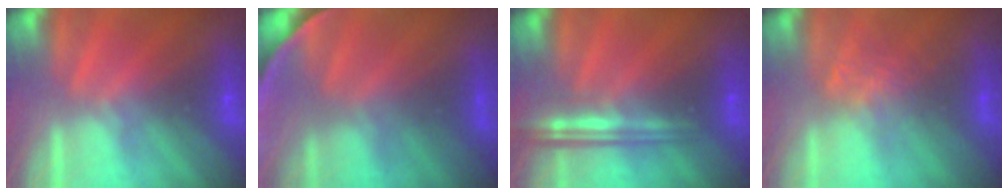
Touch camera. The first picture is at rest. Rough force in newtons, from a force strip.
{"total": 7.9}
{"total": 9.3}
{"total": 1.9}